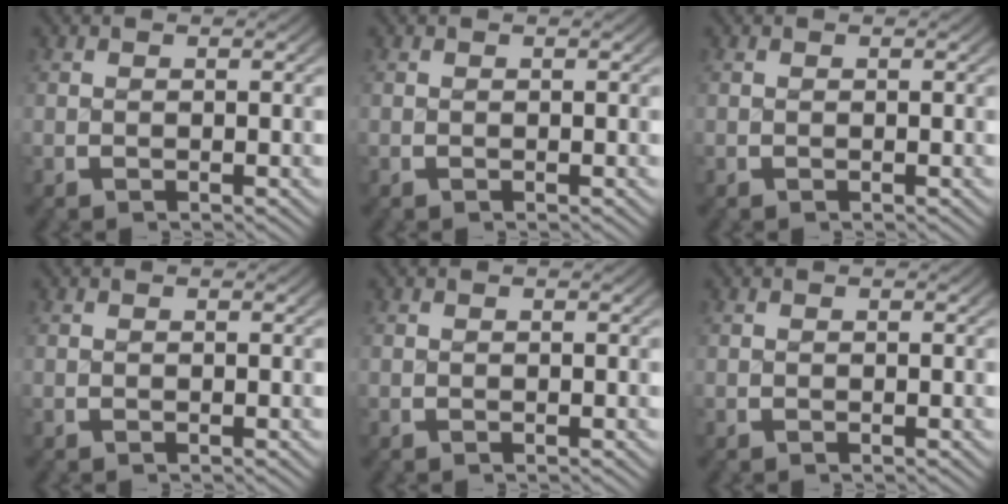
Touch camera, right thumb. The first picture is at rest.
{"total": 0.0}
{"total": 0.0}
{"total": 0.0}
{"total": 0.0}
{"total": 0.0}